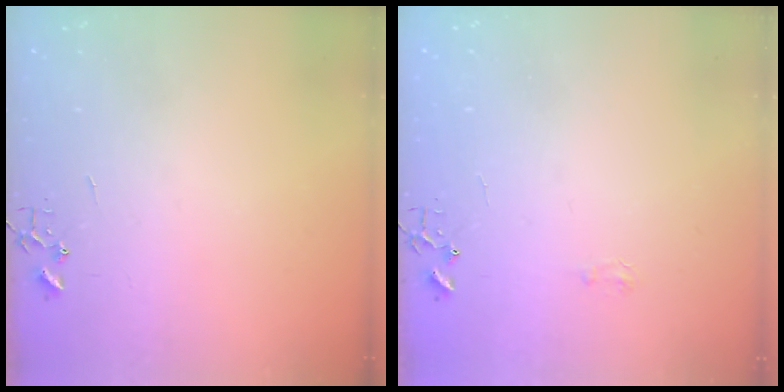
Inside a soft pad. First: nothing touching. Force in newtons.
{"total": 4.1, "press": 4.0, "slide": 0.7}